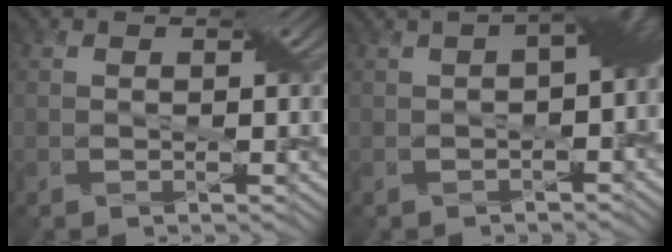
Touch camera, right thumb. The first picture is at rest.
{"total": 7.5, "force": [0.1, 3.6, 6.6], "torque": [-0.073, 0.004, 0.002]}